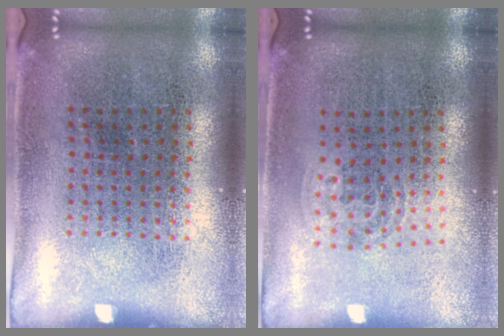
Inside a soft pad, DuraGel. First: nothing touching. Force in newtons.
{"total": 0.9, "press": 0.6, "slide": 0.7}